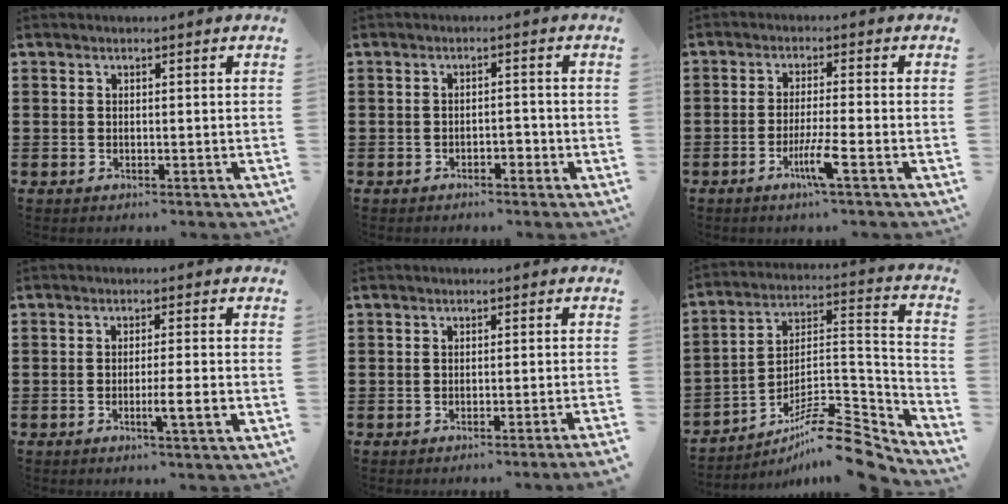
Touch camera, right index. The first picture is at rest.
{"total": 1.8, "force": [-1.2, 0.7, 1.1], "torque": [-0.024, 0.001, -0.023]}
{"total": 4.9, "force": [-2.6, -0.2, 4.2], "torque": [-0.082, -0.016, -0.048]}
{"total": 4.1, "force": [-1.4, -0.1, 3.8], "torque": [-0.062, -0.011, -0.025]}
{"total": 1.4, "force": [-1.1, -0.5, 0.7], "torque": [-0.012, -0.001, -0.023]}
{"total": 10.6, "force": [-8.6, 2.7, 5.5], "torque": [-0.078, 0.026, -0.165]}